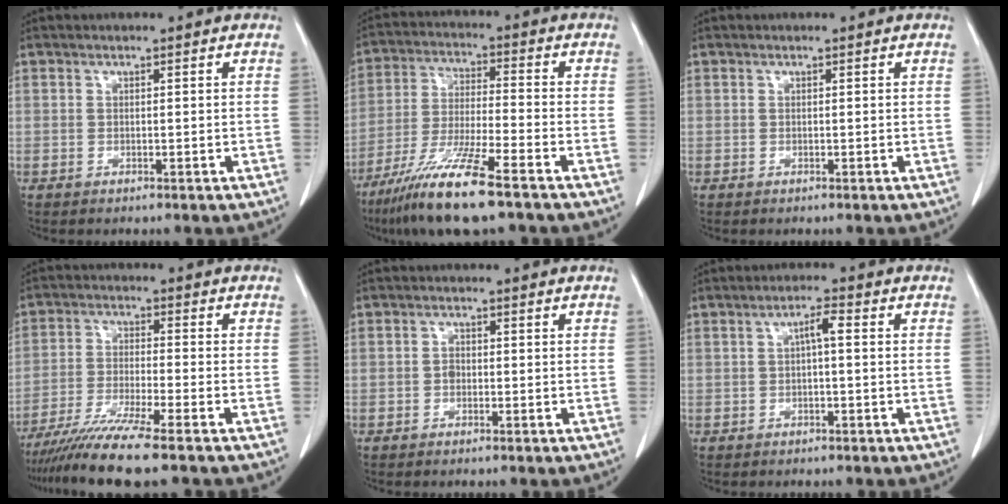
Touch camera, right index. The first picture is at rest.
{"total": 12.9, "force": [-8.7, 0.5, 9.6], "torque": [-0.192, -0.037, -0.162]}
{"total": 0.0}
{"total": 9.6, "force": [-7.6, -1.2, 5.8], "torque": [-0.101, -0.031, -0.133]}
{"total": 1.3, "force": [-0.3, 1.0, 0.8], "torque": [-0.013, 0.004, -0.006]}
{"total": 2.7, "force": [0.4, 0.4, 2.7], "torque": [-0.047, 0.008, 0.007]}